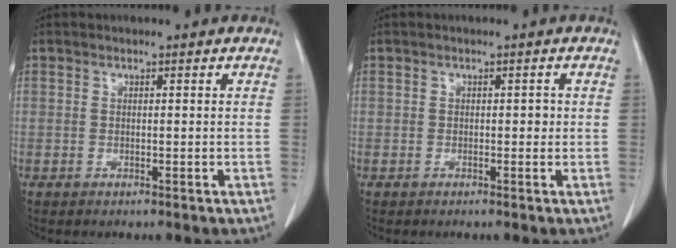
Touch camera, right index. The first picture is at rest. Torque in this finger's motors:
{"motor_torque": [0.09, 0.05, -0.01, 0.00]}